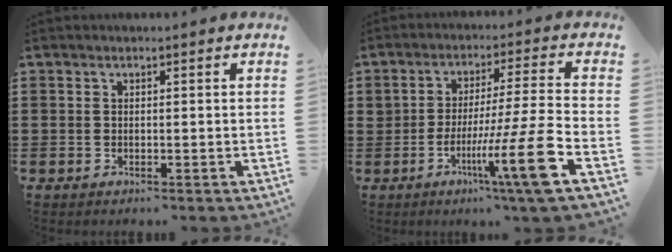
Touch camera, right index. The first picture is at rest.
{"total": 13.8, "force": [-5.1, 0.0, 12.8], "torque": [-0.212, -0.006, -0.086]}